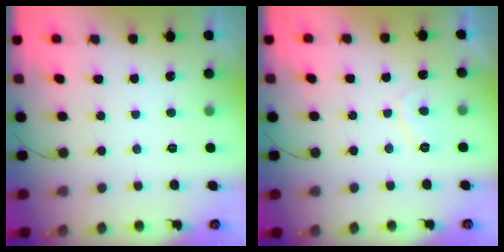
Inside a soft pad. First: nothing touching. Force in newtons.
{"total": 2.5, "press": 2.4, "slide": 0.8}